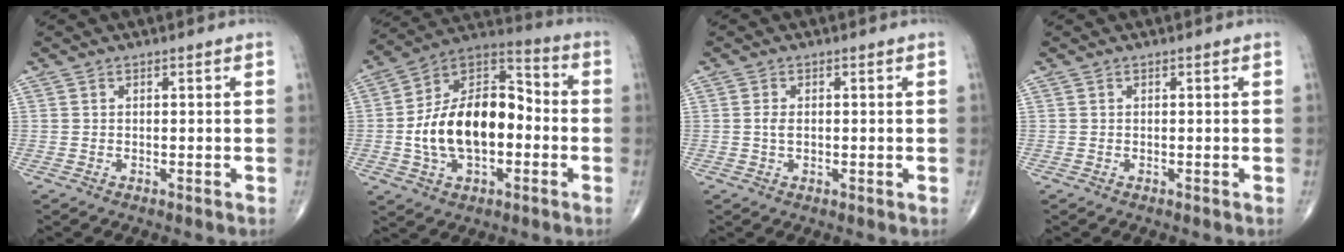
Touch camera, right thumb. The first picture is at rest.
{"total": 19.5, "force": [-2.2, 11.4, 15.6], "torque": [-0.252, 0.038, -0.043]}
{"total": 1.8, "force": [0.0, 1.0, 1.5], "torque": [-0.031, -0.001, -0.002]}
{"total": 0.0}